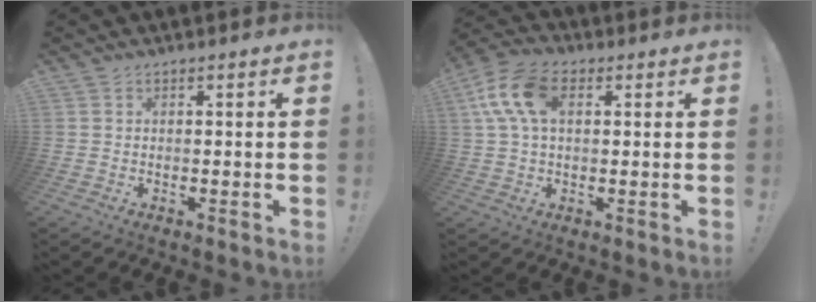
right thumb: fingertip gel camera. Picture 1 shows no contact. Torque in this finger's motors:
{"motor_torque": [-0.19, 1.14, 1.32, 0.17, 0.51]}